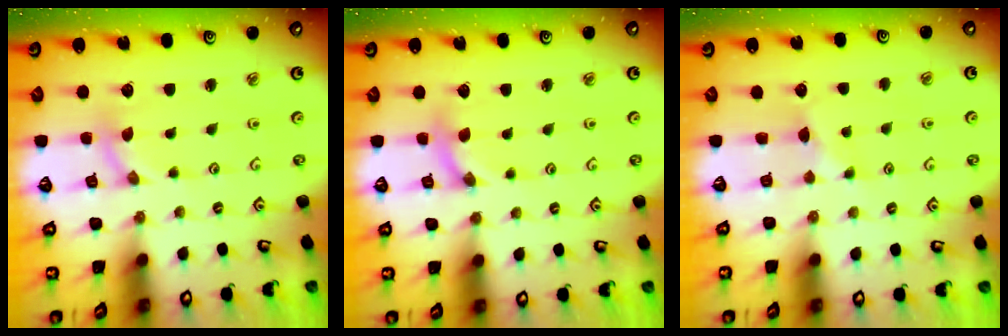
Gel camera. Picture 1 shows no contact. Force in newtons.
{"total": 1.4, "press": 1.4, "slide": 0.2}
{"total": 3.7, "press": 3.7, "slide": 0.4}